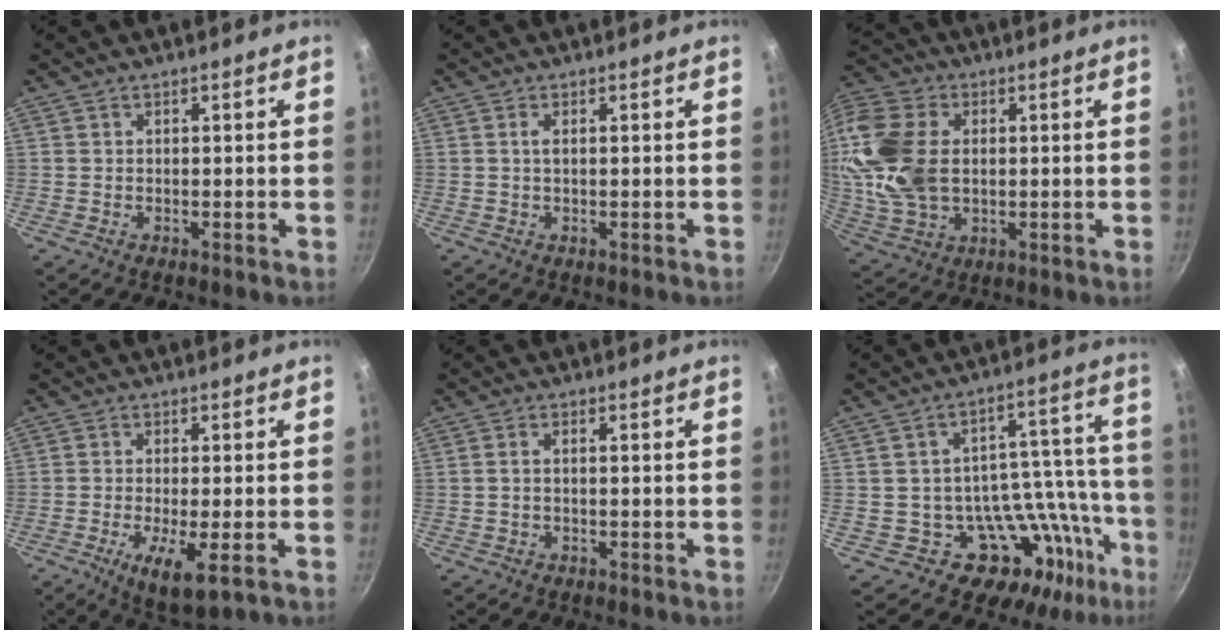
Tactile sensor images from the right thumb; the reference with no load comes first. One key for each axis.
{"total": 1.2, "fx": 0.1, "fy": 0.2, "fz": 1.2, "tx": -0.027, "ty": 0.002, "tz": -0.001}
{"total": 17.3, "fx": 1.6, "fy": 12.0, "fz": 12.3, "tx": -0.238, "ty": 0.002, "tz": 0.032}
{"total": 8.1, "fx": -2.8, "fy": 2.0, "fz": 7.4, "tx": -0.138, "ty": -0.008, "tz": -0.044}
{"total": 1.3, "fx": -0.4, "fy": 0.5, "fz": 1.1, "tx": -0.033, "ty": 0.012, "tz": -0.007}
{"total": 17.2, "fx": -9.5, "fy": 12.3, "fz": 7.4, "tx": 0.002, "ty": 0.089, "tz": -0.138}